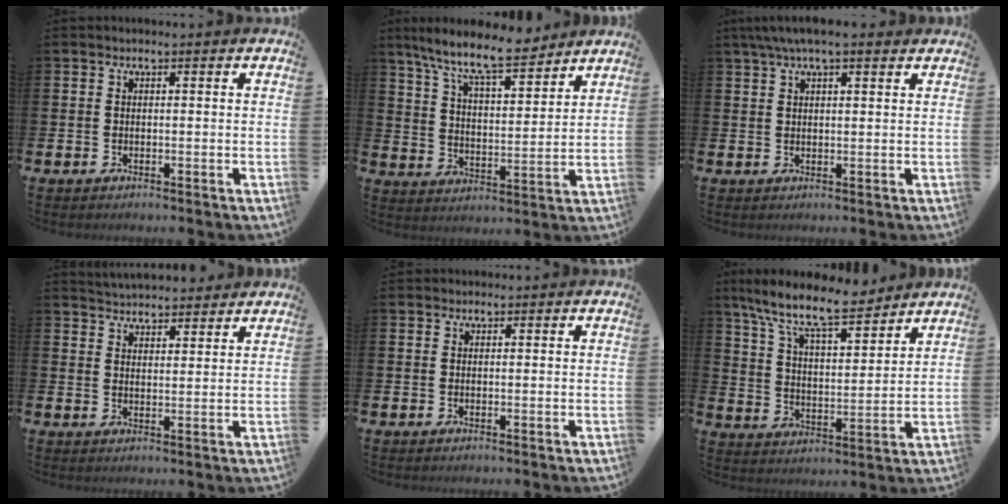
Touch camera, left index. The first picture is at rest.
{"total": 10.1, "force": [9.0, 1.6, 4.3], "torque": [-0.112, -0.048, 0.157]}
{"total": 4.5, "force": [3.4, 0.9, 2.8], "torque": [-0.059, -0.001, 0.060]}
{"total": 4.3, "force": [4.2, 0.6, -0.3], "torque": [-0.005, -0.023, 0.078]}
{"total": 0.6, "force": [0.6, 0.2, 0.1], "torque": [0.008, -0.002, 0.009]}
{"total": 10.8, "force": [9.2, 2.5, 5.1], "torque": [-0.131, -0.051, 0.161]}